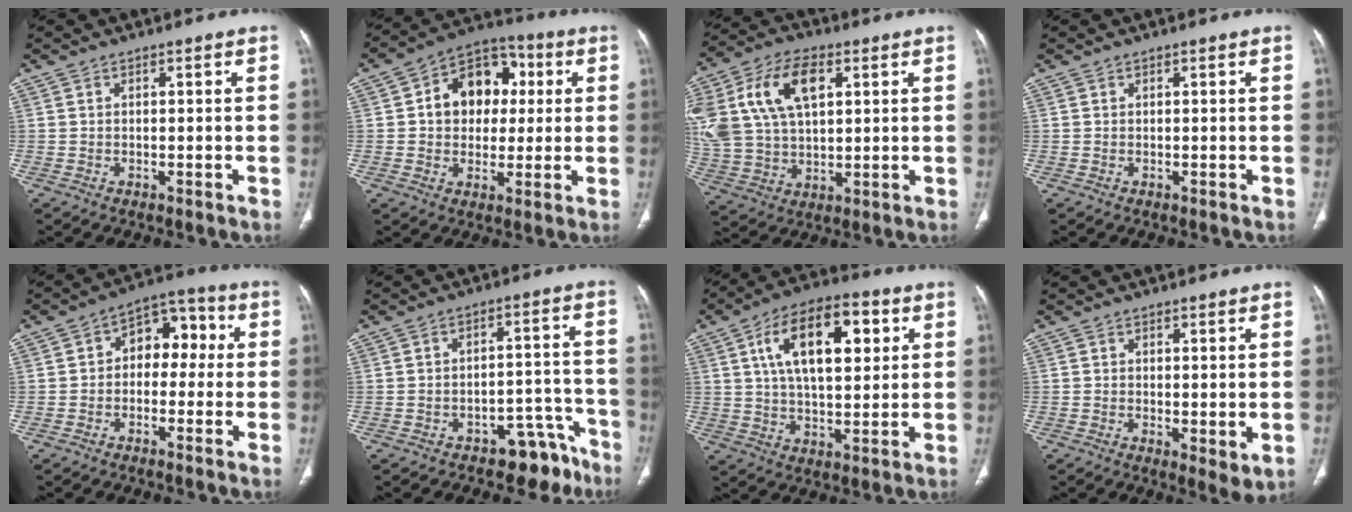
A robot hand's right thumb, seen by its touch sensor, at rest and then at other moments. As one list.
[{"total": 13.6, "force": [2.2, 10.4, 8.5], "torque": [-0.083, 0.018, 0.026]}, {"total": 21.5, "force": [6.7, 13.2, 15.6], "torque": [-0.337, 0.014, 0.126]}, {"total": 0.0}, {"total": 9.5, "force": [0.6, 6.6, 6.9], "torque": [-0.056, 0.036, -0.004]}, {"total": 8.0, "force": [-6.0, 4.5, 2.8], "torque": [0.002, 0.080, -0.082]}, {"total": 17.7, "force": [5.8, 8.6, 14.3], "torque": [-0.210, -0.002, 0.094]}, {"total": 4.2, "force": [0.0, 1.6, 3.9], "torque": [-0.060, -0.018, 0.003]}]